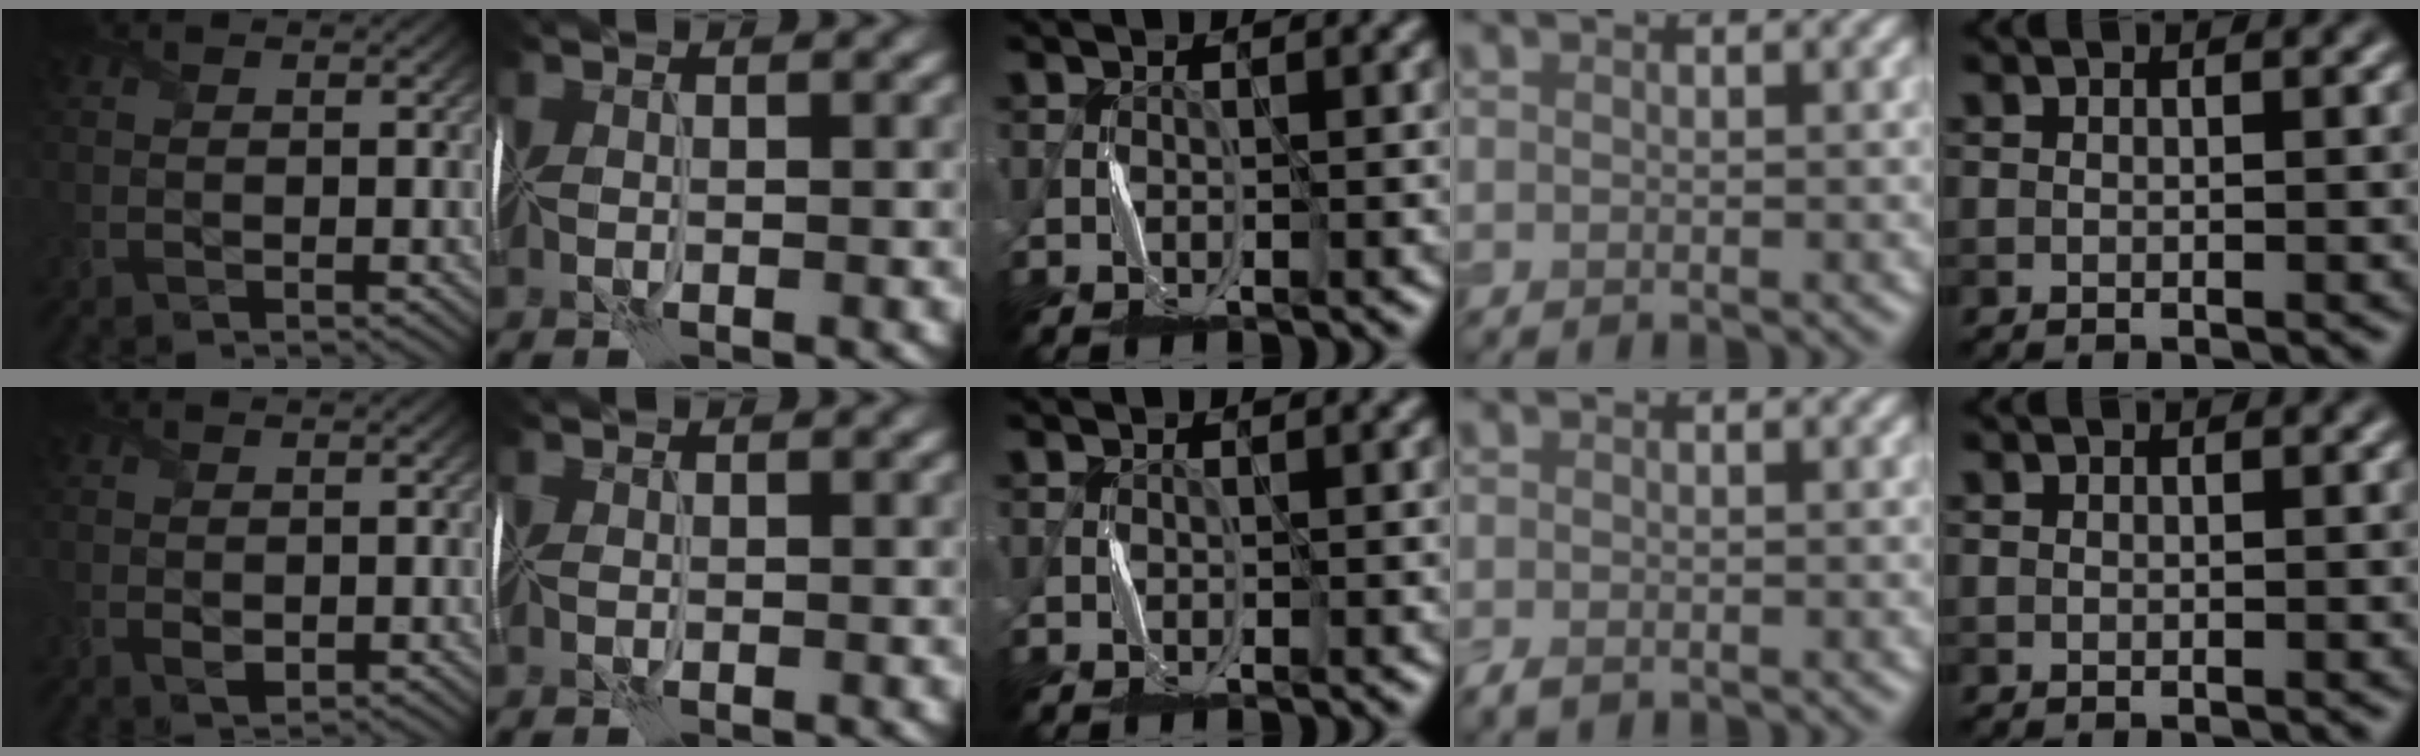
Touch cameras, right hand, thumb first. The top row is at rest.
{"thumb": {"total": 1.2, "force": [0.1, 0.8, 0.9], "torque": [-0.023, -0.003, 0.004]}, "ring": {"total": 1.1, "force": [-0.7, 0.6, 0.6], "torque": [-0.014, -0.005, -0.013]}}